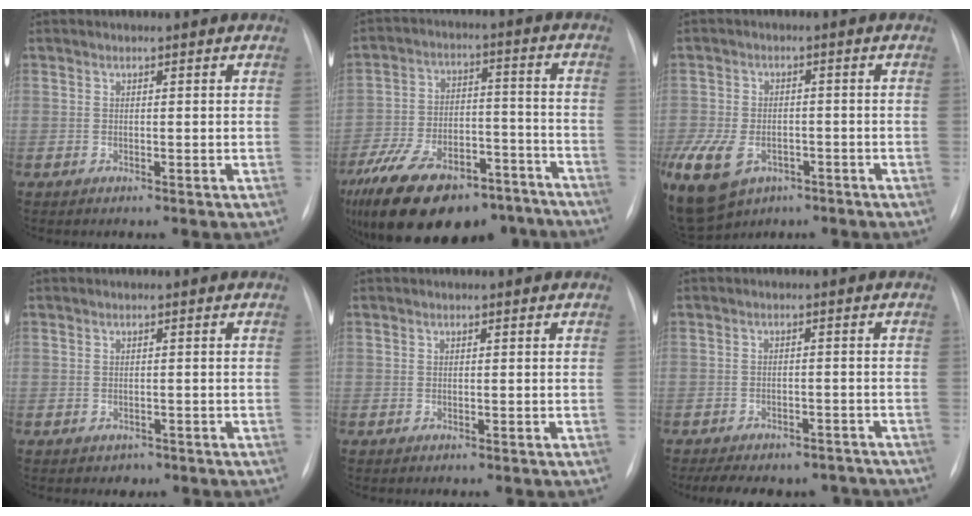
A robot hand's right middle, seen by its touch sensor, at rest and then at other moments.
{"total": 26.3, "force": [-19.1, 11.6, 13.8], "torque": [-0.271, -0.004, -0.288]}
{"total": 26.7, "force": [-12.4, 19.5, 13.4], "torque": [-0.427, -0.024, -0.189]}
{"total": 1.3, "force": [-0.8, 1.1, 0.2], "torque": [-0.003, 0.002, -0.008]}
{"total": 0.0}
{"total": 12.8, "force": [-10.6, 5.6, 4.3], "torque": [-0.080, 0.011, -0.127]}